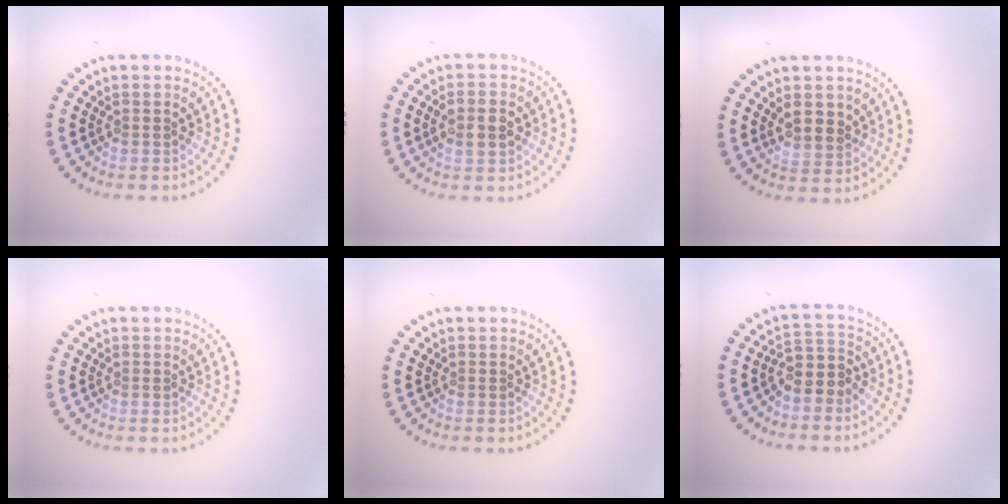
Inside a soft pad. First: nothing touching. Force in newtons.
{"total": 2.6, "press": 2.6, "slide": 0.4}
{"total": 2.6, "press": 2.4, "slide": 0.8}
{"total": 0.0}
{"total": 0.0}
{"total": 2.8, "press": 2.2, "slide": 1.7}